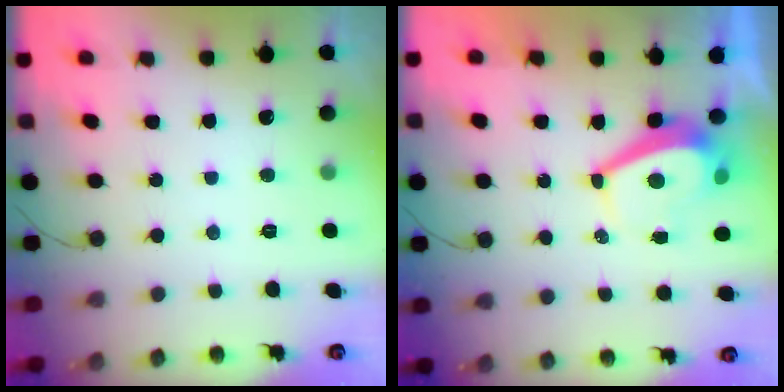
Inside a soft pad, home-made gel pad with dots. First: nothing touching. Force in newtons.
{"total": 4.7, "press": 4.7, "slide": 0.5}